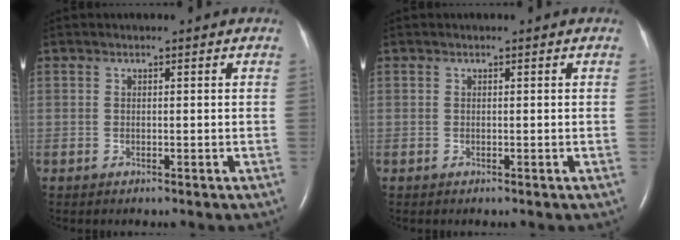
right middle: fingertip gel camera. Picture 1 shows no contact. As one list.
[{"total": 0.0}]